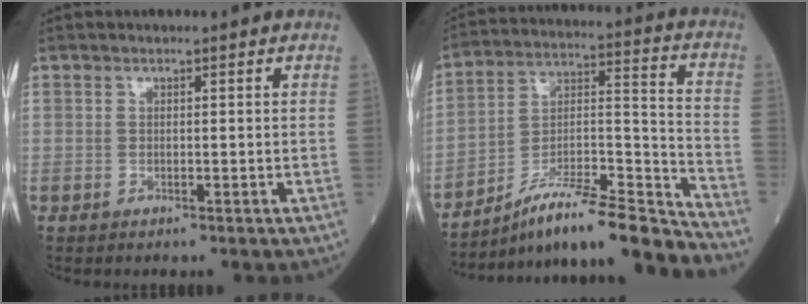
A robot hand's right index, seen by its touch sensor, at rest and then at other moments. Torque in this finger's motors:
{"motor_torque": [-0.09, -0.39, 0.06, 0.02]}